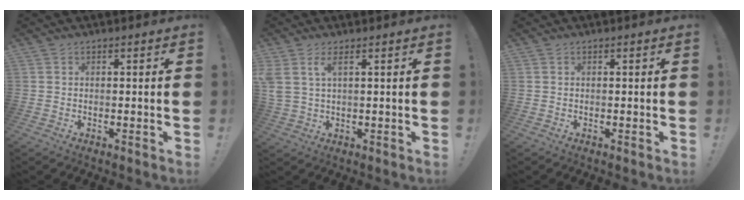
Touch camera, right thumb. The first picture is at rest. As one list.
[{"total": 4.2, "force": [2.0, 1.2, 3.5], "torque": [-0.071, -0.007, 0.040]}, {"total": 0.0}]